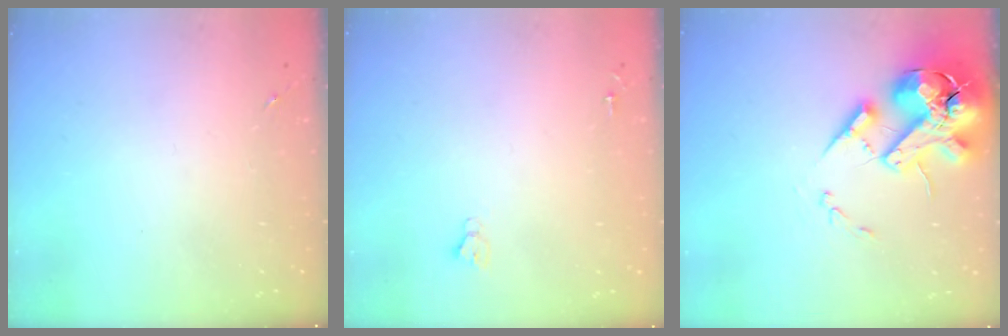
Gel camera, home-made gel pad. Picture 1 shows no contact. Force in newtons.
{"total": 2.7, "press": 2.7, "slide": 0.0}
{"total": 18.6, "press": 18.4, "slide": 3.1}